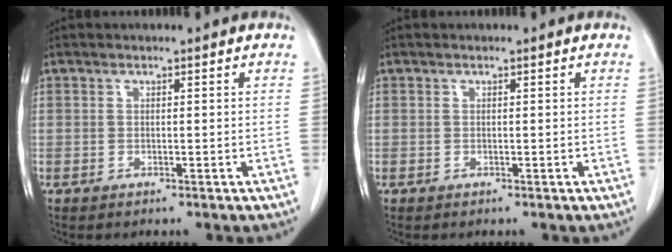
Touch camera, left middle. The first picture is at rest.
{"total": 0.0}